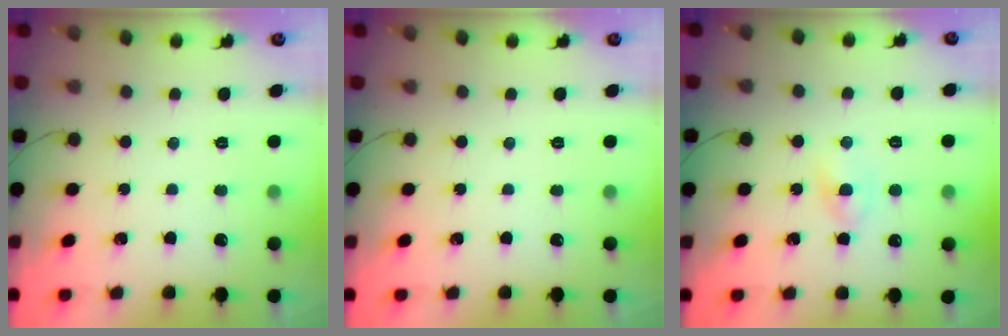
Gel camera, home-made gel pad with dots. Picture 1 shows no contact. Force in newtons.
{"total": 0.0}
{"total": 3.0, "press": 2.9, "slide": 1.0}